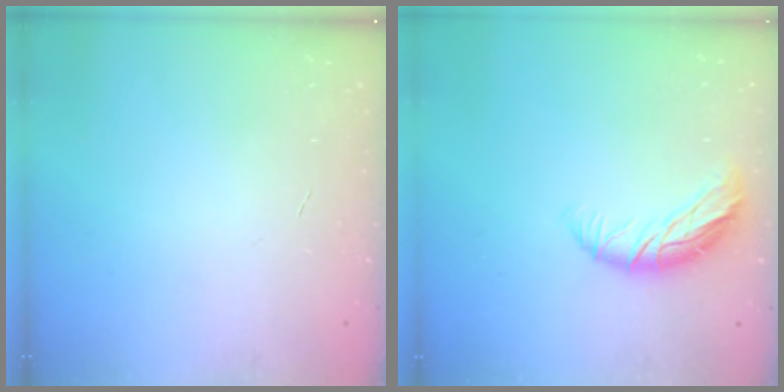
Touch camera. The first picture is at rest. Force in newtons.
{"total": 10.0, "press": 10.0, "slide": 1.0}